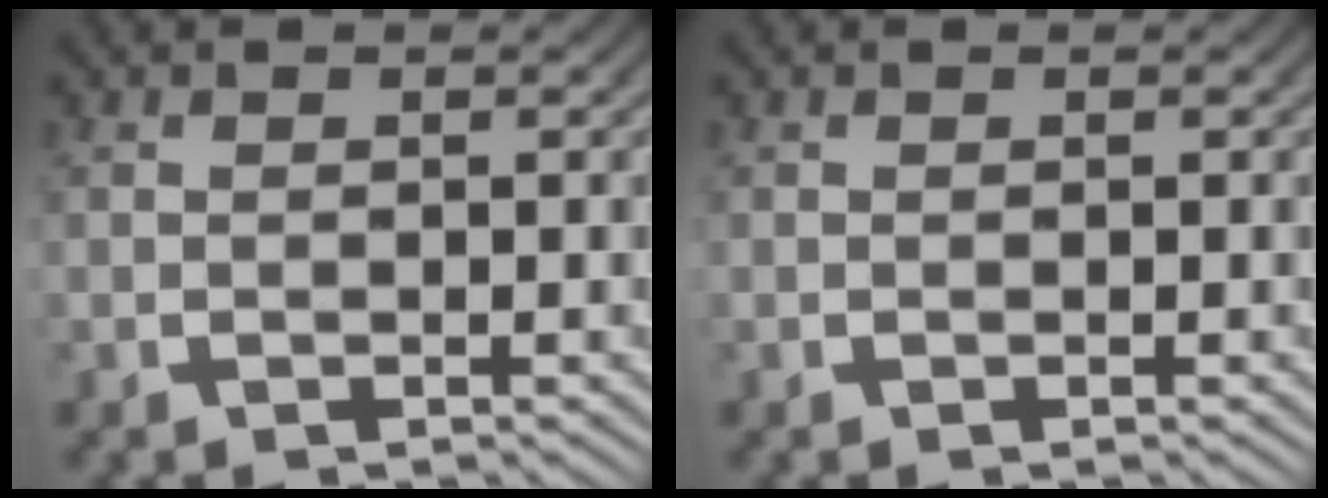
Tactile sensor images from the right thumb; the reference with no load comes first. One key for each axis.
{"total": 0.0}